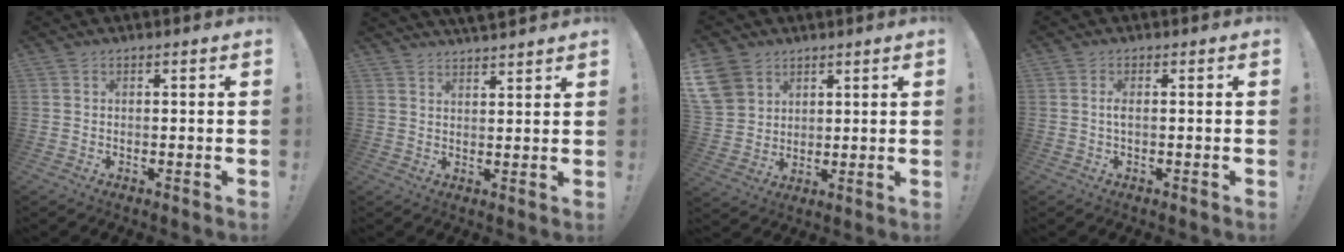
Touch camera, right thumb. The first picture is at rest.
{"total": 4.0, "force": [3.8, 0.8, 1.0], "torque": [-0.012, -0.026, 0.070]}
{"total": 10.3, "force": [5.2, 8.1, 3.7], "torque": [-0.067, -0.028, 0.107]}
{"total": 1.8, "force": [-0.1, 0.3, 1.7], "torque": [-0.040, -0.001, -0.005]}